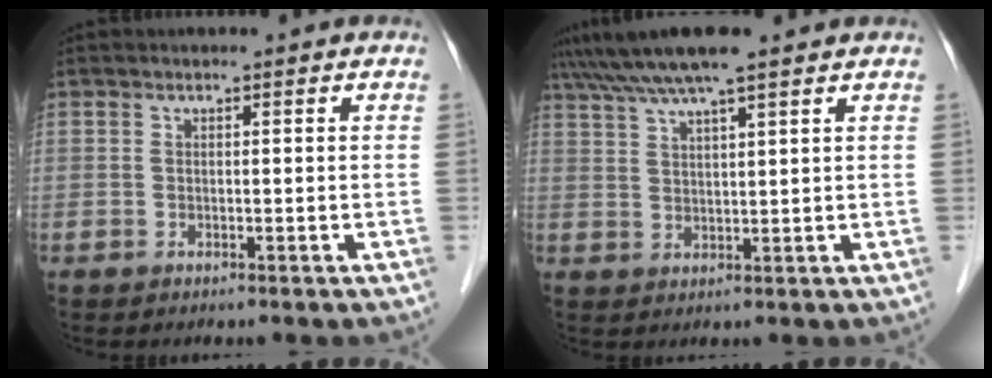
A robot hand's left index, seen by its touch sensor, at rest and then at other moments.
{"total": 7.5, "force": [6.1, -0.3, 4.5], "torque": [-0.080, 0.028, 0.102]}